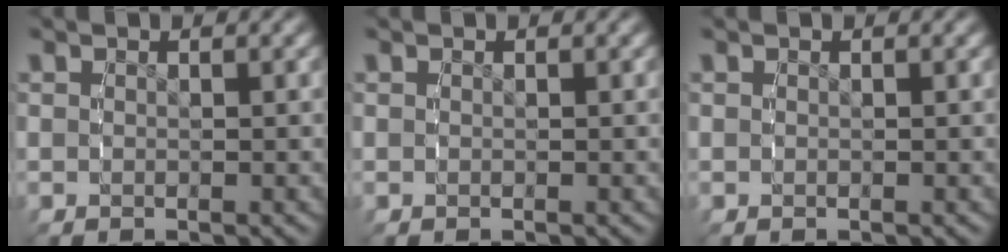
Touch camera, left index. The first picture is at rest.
{"total": 0.0}
{"total": 0.0}